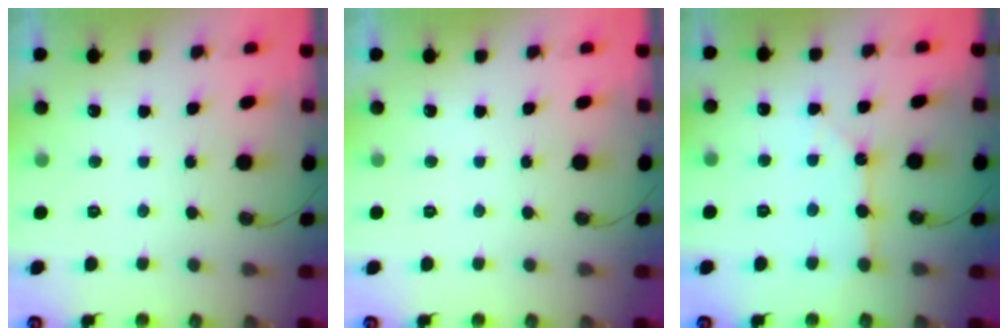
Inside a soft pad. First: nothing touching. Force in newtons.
{"total": 0.0}
{"total": 2.4, "press": 2.4, "slide": 0.4}